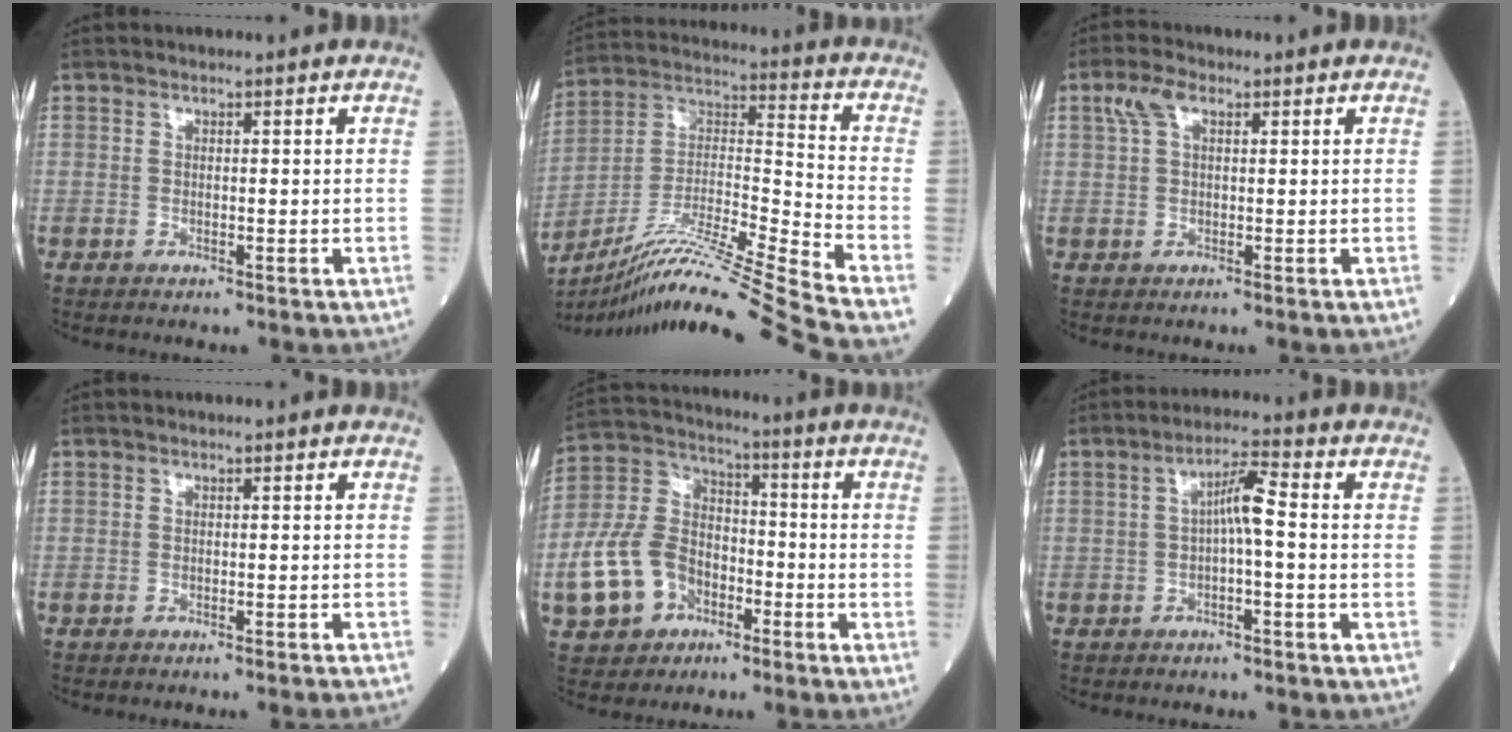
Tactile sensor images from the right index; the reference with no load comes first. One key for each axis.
{"total": 23.5, "fx": -19.6, "fy": -3.0, "fz": 12.5, "tx": -0.216, "ty": -0.020, "tz": -0.345}
{"total": 3.1, "fx": 1.3, "fy": 1.4, "fz": 2.5, "tx": -0.062, "ty": 0.026, "tz": 0.032}
{"total": 4.0, "fx": -3.7, "fy": -0.9, "fz": 1.2, "tx": -0.010, "ty": -0.004, "tz": -0.042}
{"total": 12.6, "fx": -4.9, "fy": 9.1, "fz": 7.2, "tx": -0.178, "ty": 0.021, "tz": -0.089}
{"total": 4.5, "fx": -0.3, "fy": 0.4, "fz": 4.5, "tx": -0.073, "ty": 0.015, "tz": -0.004}